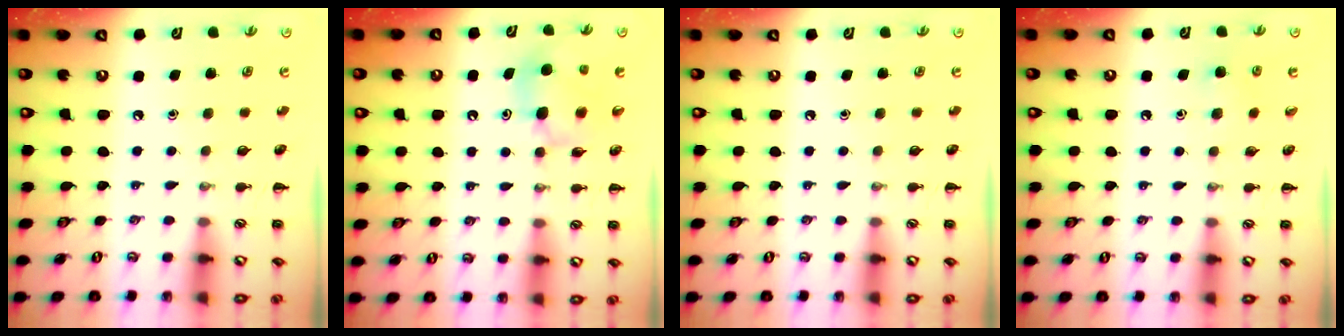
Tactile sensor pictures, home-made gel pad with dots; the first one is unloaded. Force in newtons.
{"total": 7.7, "press": 7.6, "slide": 1.1}
{"total": 0.0}
{"total": 3.0, "press": 2.7, "slide": 1.3}